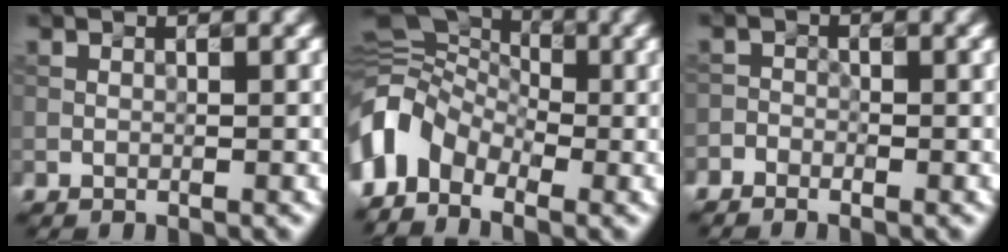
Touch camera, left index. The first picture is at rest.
{"total": 6.4, "force": [-3.1, 4.5, 3.3], "torque": [-0.060, 0.005, -0.082]}
{"total": 1.3, "force": [-1.1, 0.6, 0.1], "torque": [0.004, 0.004, -0.028]}